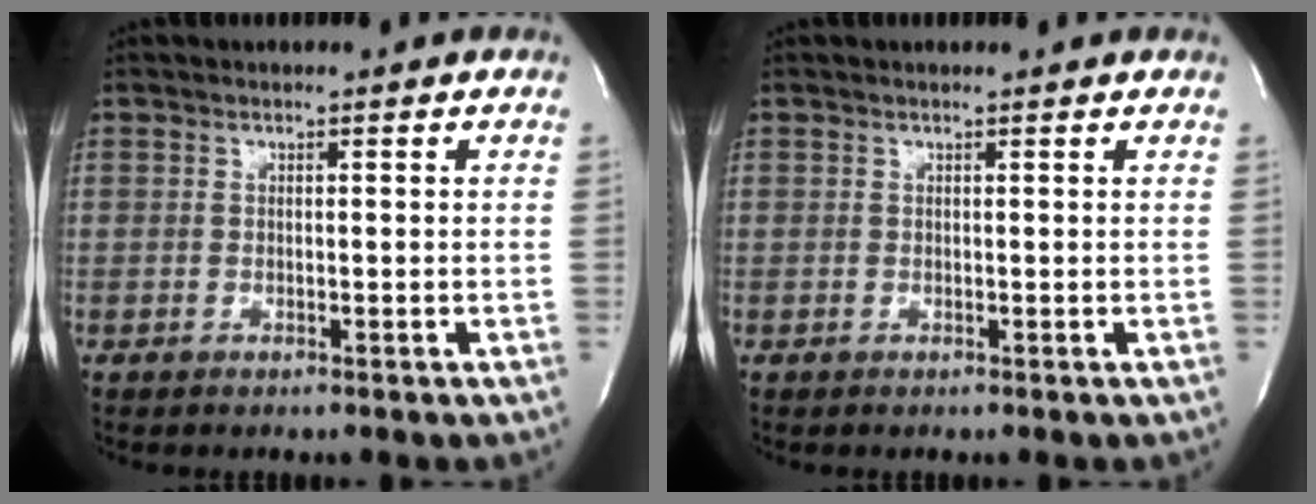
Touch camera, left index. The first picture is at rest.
{"total": 1.4, "force": [1.3, 0.0, 0.4], "torque": [-0.011, 0.007, 0.015]}